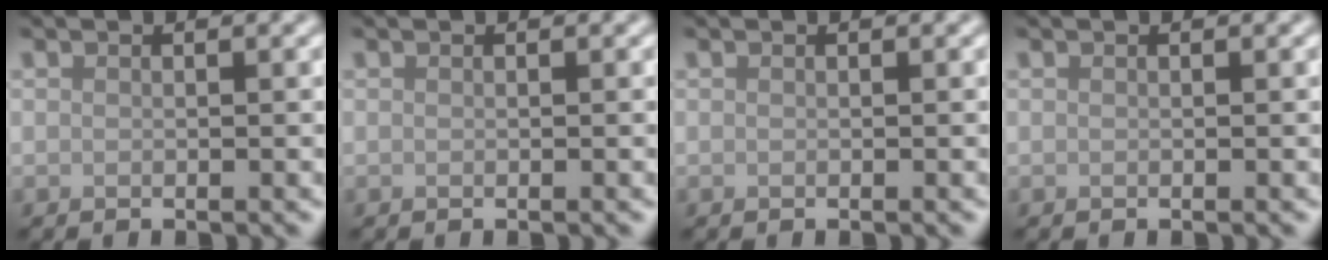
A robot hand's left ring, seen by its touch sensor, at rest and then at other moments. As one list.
[{"total": 0.0}, {"total": 0.0}, {"total": 0.0}]